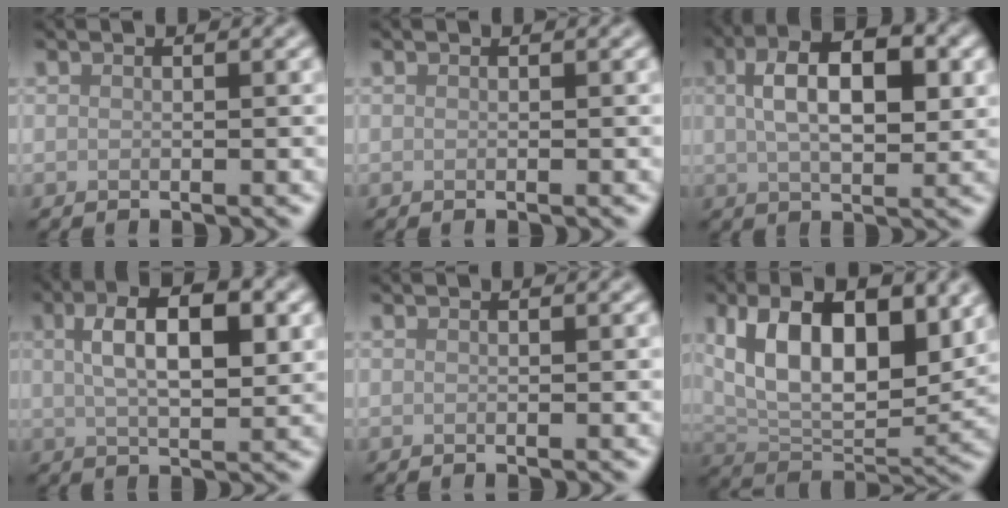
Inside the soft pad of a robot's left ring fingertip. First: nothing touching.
{"total": 0.0}
{"total": 7.6, "force": [1.8, 3.6, 6.4], "torque": [-0.102, 0.014, 0.026]}
{"total": 7.0, "force": [2.0, 2.9, 6.1], "torque": [-0.097, 0.009, 0.030]}
{"total": 0.0}
{"total": 11.9, "force": [3.8, 6.0, 9.6], "torque": [-0.152, 0.003, 0.067]}